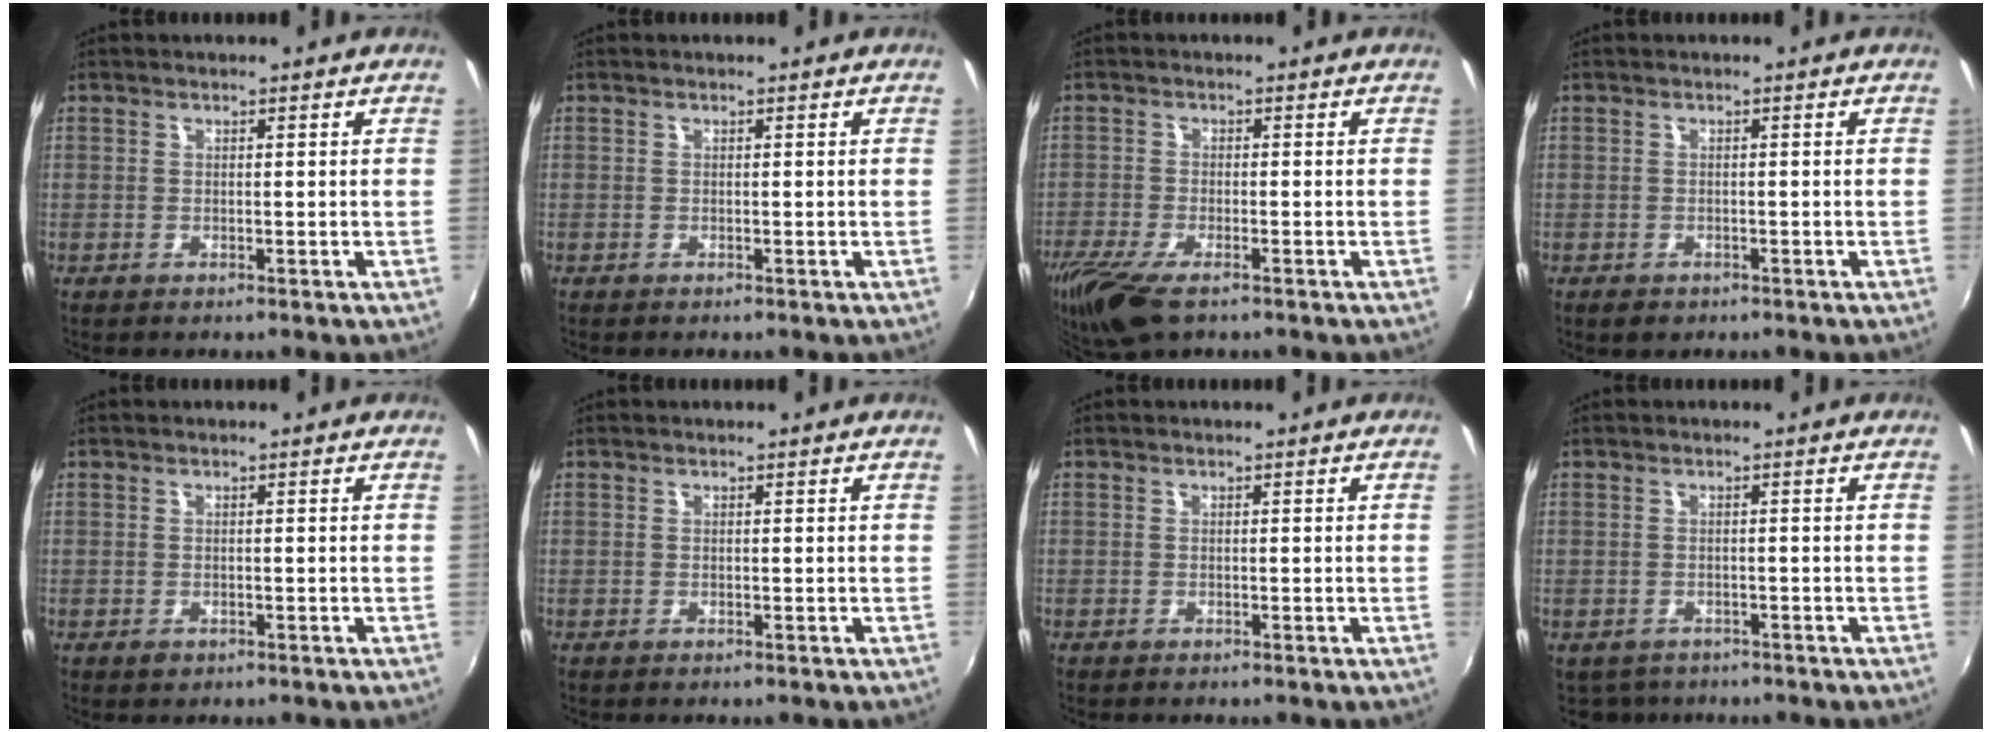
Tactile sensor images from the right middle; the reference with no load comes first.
{"total": 0.0}
{"total": 9.9, "force": [-6.8, 3.1, 6.4], "torque": [-0.154, -0.039, -0.131]}
{"total": 1.9, "force": [-1.2, 1.3, 0.8], "torque": [-0.017, -0.005, -0.017]}
{"total": 1.0, "force": [-0.6, 0.8, 0.4], "torque": [-0.006, -0.003, -0.009]}
{"total": 0.0}
{"total": 0.5, "force": [0.1, -0.3, 0.4], "torque": [0.000, -0.003, 0.000]}
{"total": 3.1, "force": [-2.3, 2.1, 0.6], "torque": [-0.019, -0.010, -0.031]}